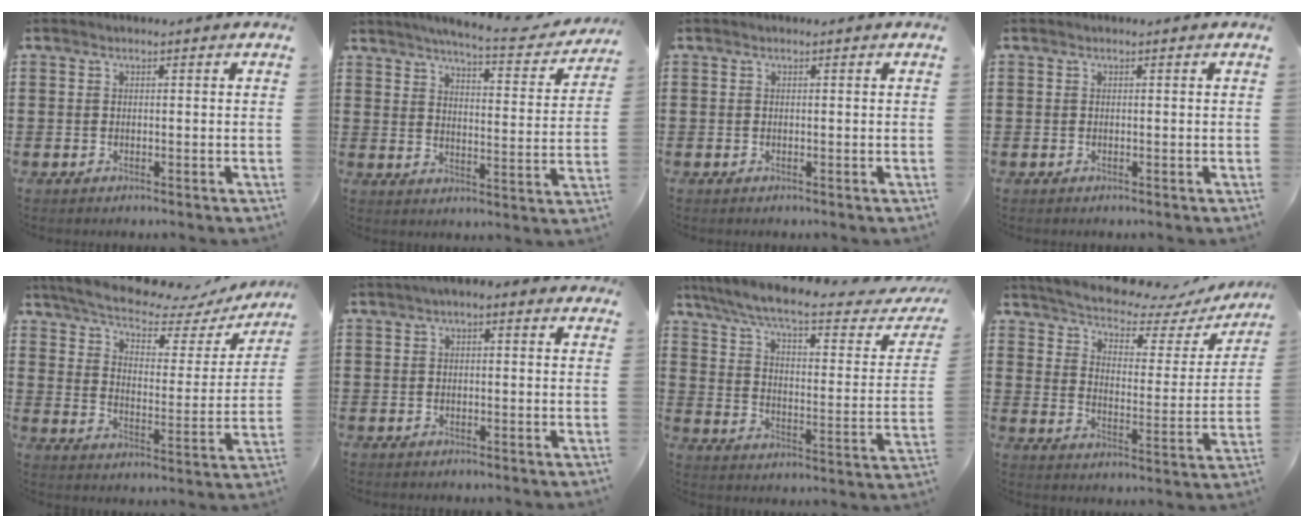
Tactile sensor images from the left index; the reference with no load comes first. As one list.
[{"total": 6.2, "force": [5.5, 0.1, 2.9], "torque": [-0.064, -0.035, 0.087]}, {"total": 0.0}, {"total": 0.0}, {"total": 7.1, "force": [6.1, 1.4, 3.3], "torque": [-0.084, -0.039, 0.100]}, {"total": 1.8, "force": [0.7, 0.6, 1.6], "torque": [-0.031, 0.006, 0.011]}, {"total": 8.0, "force": [6.4, 0.3, 4.9], "torque": [-0.119, -0.042, 0.106]}, {"total": 5.3, "force": [5.0, 0.6, 1.8], "torque": [-0.062, -0.035, 0.078]}]